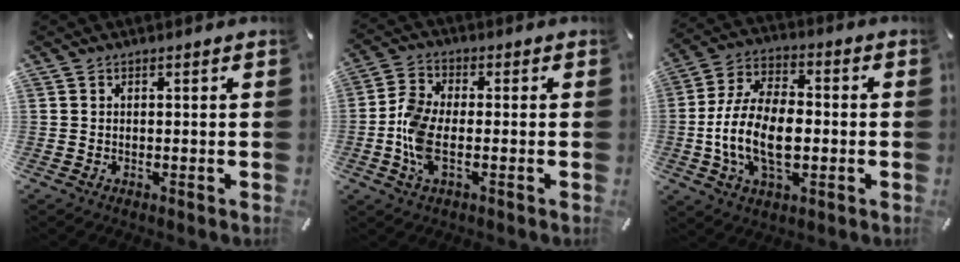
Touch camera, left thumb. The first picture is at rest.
{"total": 8.7, "force": [-1.9, 4.5, 7.2], "torque": [-0.162, -0.003, -0.037]}
{"total": 15.0, "force": [-3.0, 9.2, 11.5], "torque": [-0.244, 0.010, -0.054]}